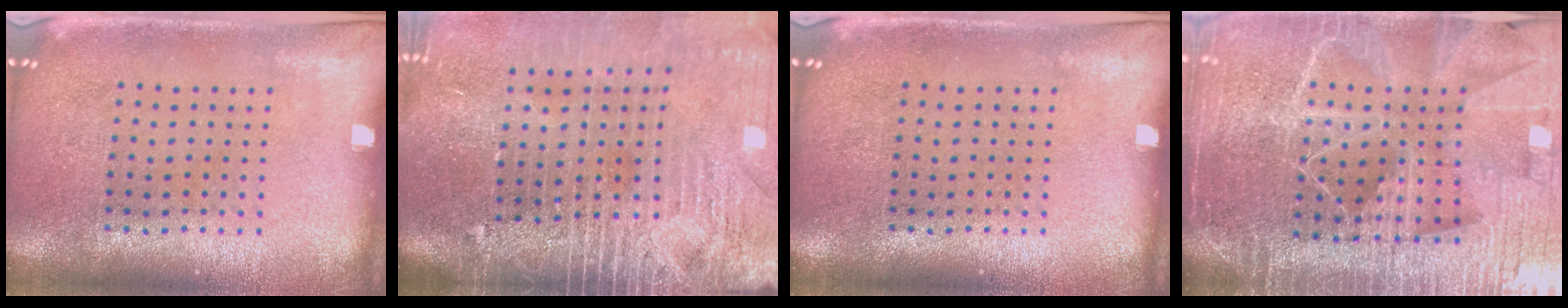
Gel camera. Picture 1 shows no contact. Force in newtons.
{"total": 4.4, "press": 3.7, "slide": 2.4}
{"total": 0.0}
{"total": 5.8, "press": 5.1, "slide": 2.8}